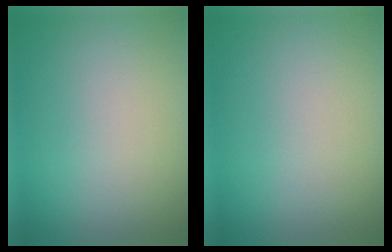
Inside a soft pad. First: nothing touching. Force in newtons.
{"total": 0.0}